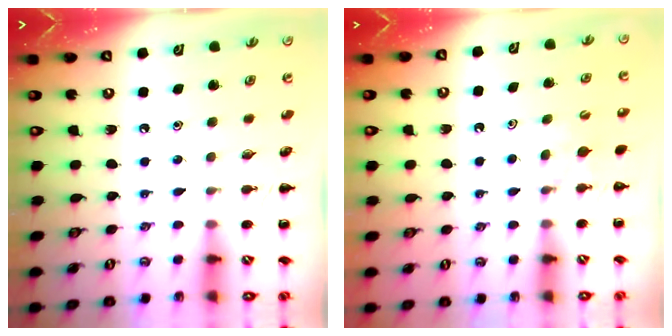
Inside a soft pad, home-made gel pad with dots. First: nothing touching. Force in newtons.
{"total": 4.5, "press": 4.3, "slide": 1.4}